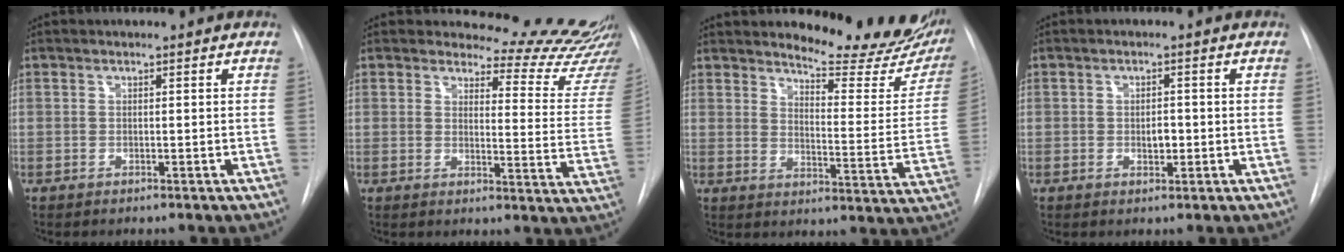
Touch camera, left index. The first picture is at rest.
{"total": 16.8, "force": [16.4, 2.6, 2.2], "torque": [0.003, -0.132, 0.156]}
{"total": 18.4, "force": [16.7, 3.9, 6.5], "torque": [-0.067, -0.087, 0.194]}
{"total": 2.1, "force": [-0.3, 1.2, 1.7], "torque": [-0.027, 0.001, -0.002]}